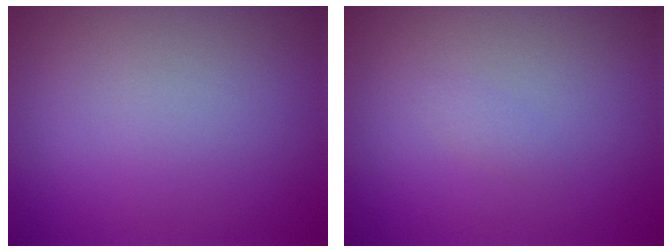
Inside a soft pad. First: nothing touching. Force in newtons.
{"total": 0.6, "press": 0.6, "slide": 0.1}